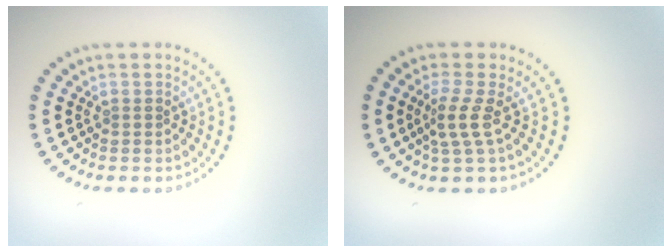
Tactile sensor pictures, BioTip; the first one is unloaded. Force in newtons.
{"total": 2.4, "press": 1.6, "slide": 1.8}